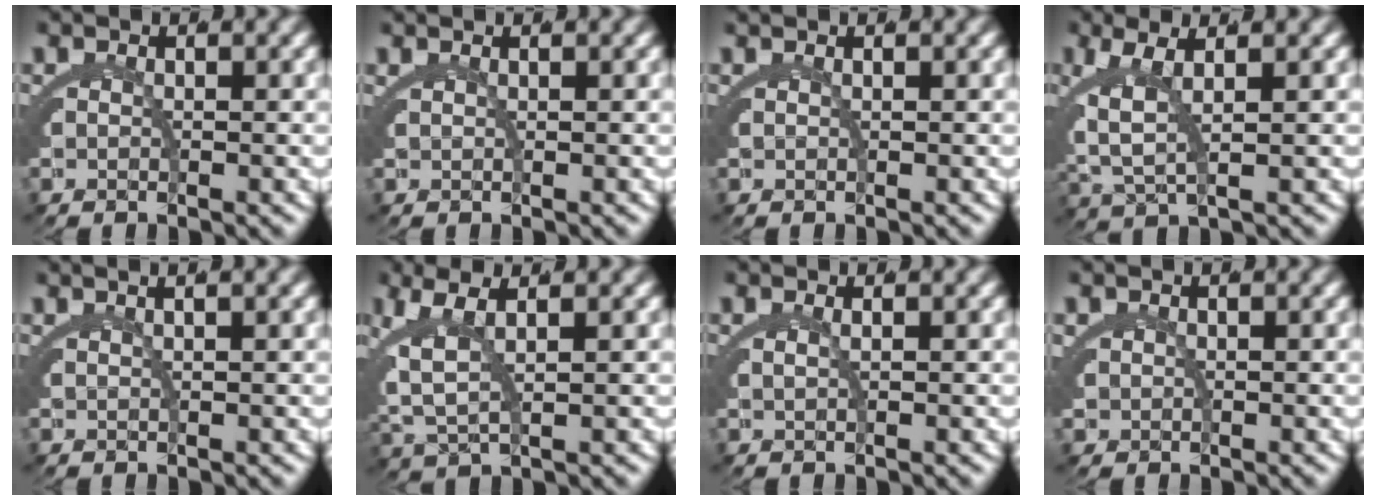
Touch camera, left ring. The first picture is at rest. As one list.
[{"total": 1.1, "force": [0.8, -0.7, 0.3], "torque": [0.002, 0.006, 0.016]}, {"total": 0.8, "force": [0.5, -0.6, 0.2], "torque": [-0.001, 0.004, 0.009]}, {"total": 5.0, "force": [0.9, 2.2, 4.4], "torque": [-0.094, -0.007, 0.022]}, {"total": 2.4, "force": [1.8, -0.1, 1.7], "torque": [-0.002, 0.020, 0.023]}, {"total": 5.4, "force": [1.4, 2.8, 4.5], "torque": [-0.108, -0.004, 0.029]}, {"total": 1.1, "force": [0.4, -0.8, 0.6], "torque": [-0.005, 0.001, 0.010]}, {"total": 1.2, "force": [0.3, 1.1, 0.3], "torque": [-0.016, -0.007, 0.009]}]